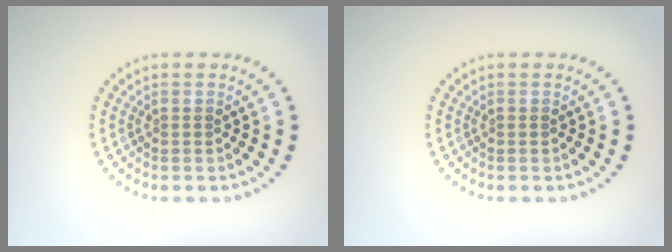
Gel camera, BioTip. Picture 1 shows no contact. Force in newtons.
{"total": 0.0}